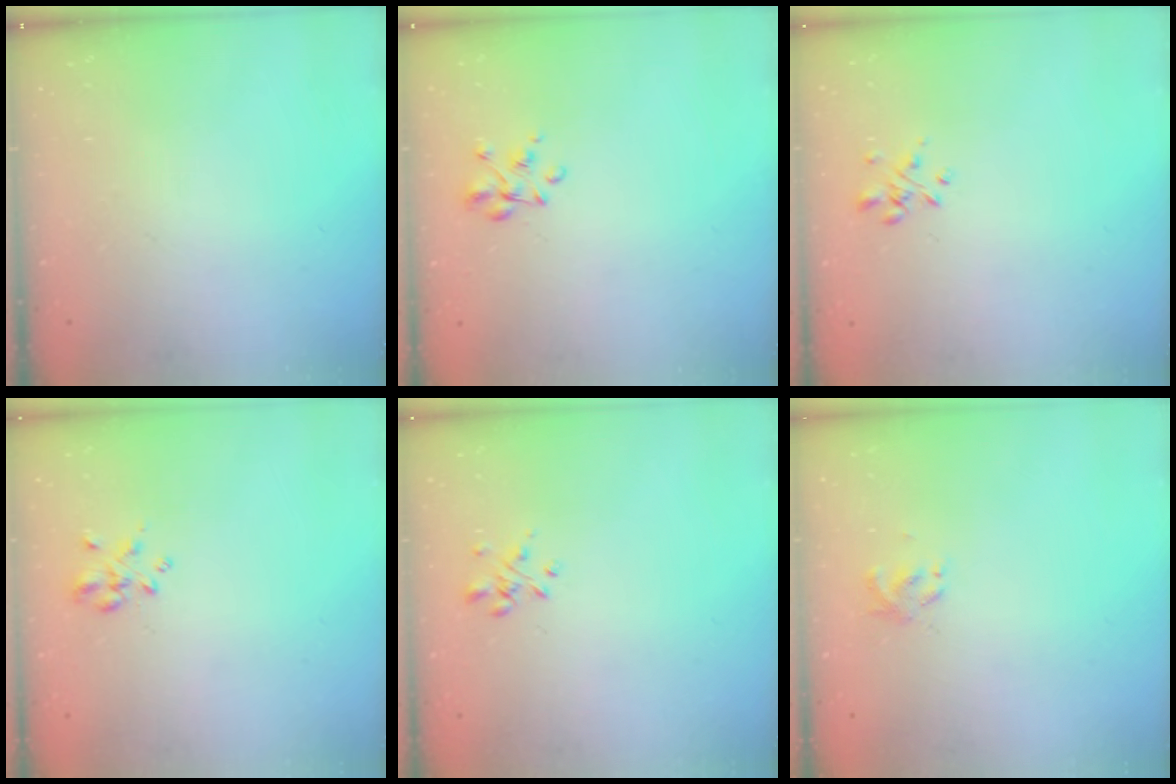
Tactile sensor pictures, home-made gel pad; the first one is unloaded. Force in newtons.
{"total": 3.7, "press": 3.5, "slide": 1.2}
{"total": 1.9, "press": 1.8, "slide": 0.6}
{"total": 2.4, "press": 2.3, "slide": 0.9}
{"total": 1.9, "press": 1.8, "slide": 0.6}
{"total": 2.1, "press": 1.9, "slide": 0.8}